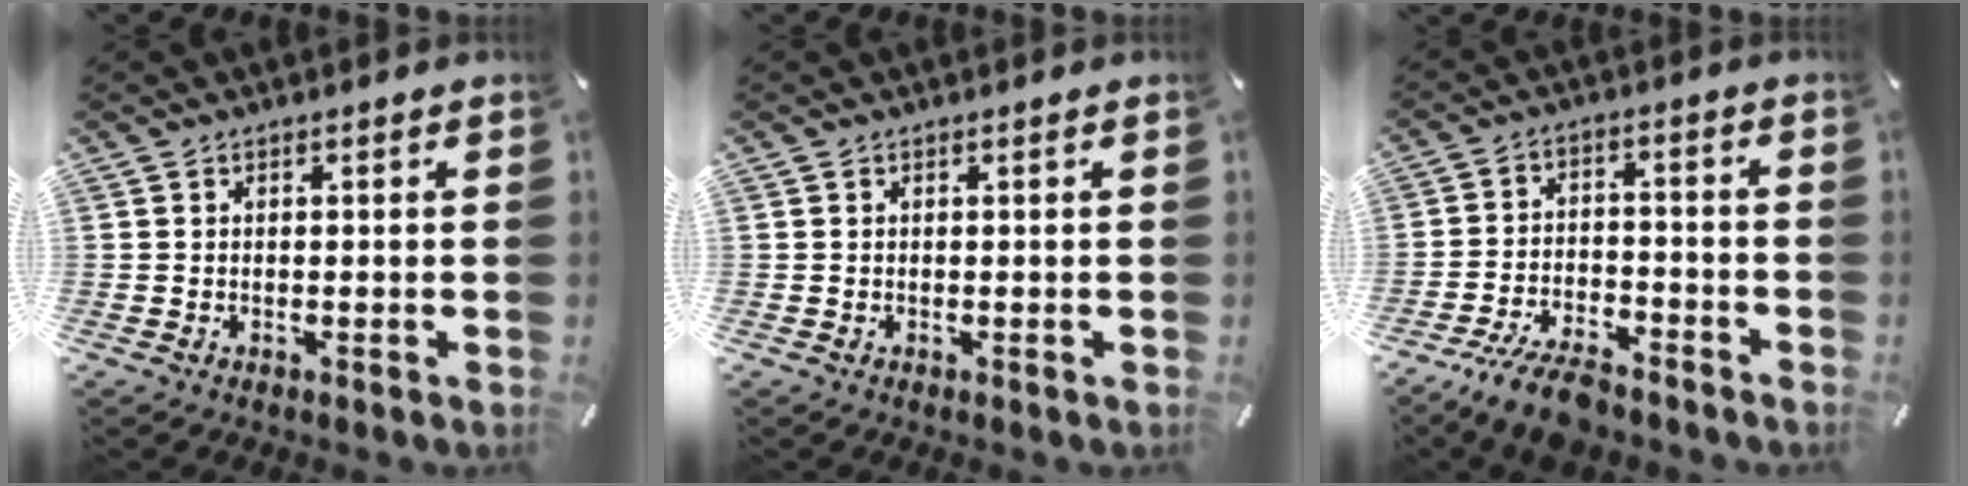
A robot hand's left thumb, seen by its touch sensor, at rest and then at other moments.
{"total": 0.0}
{"total": 9.3, "force": [-7.7, 3.1, 4.3], "torque": [-0.069, 0.044, -0.142]}